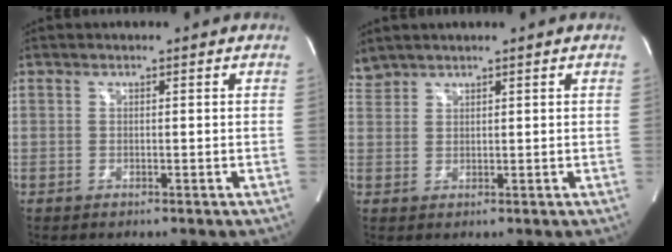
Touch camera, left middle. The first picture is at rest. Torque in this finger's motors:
{"motor_torque": [0.00, -0.10, -0.09, 0.01]}